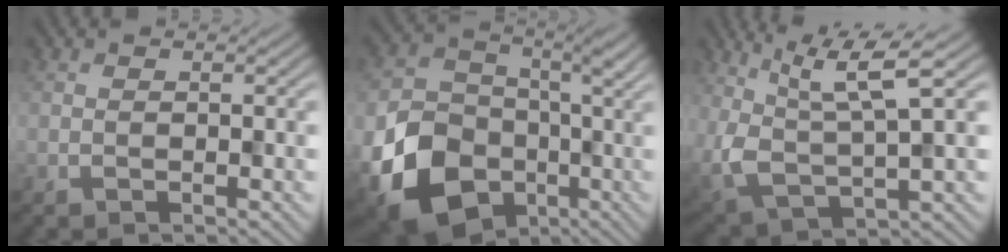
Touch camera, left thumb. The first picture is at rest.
{"total": 17.1, "force": [-6.8, 13.6, 7.7], "torque": [-0.173, -0.050, -0.117]}
{"total": 8.3, "force": [3.9, 2.5, 6.9], "torque": [-0.156, 0.007, 0.080]}